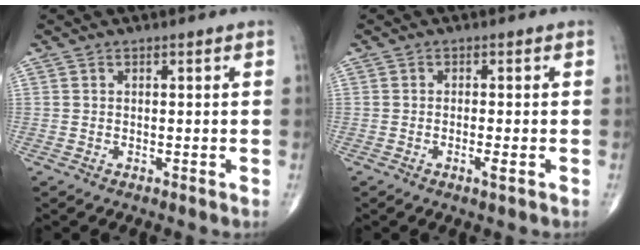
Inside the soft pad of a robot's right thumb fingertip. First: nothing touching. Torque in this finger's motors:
{"motor_torque": [-0.34, -0.12, -0.12, -0.10, -0.02]}